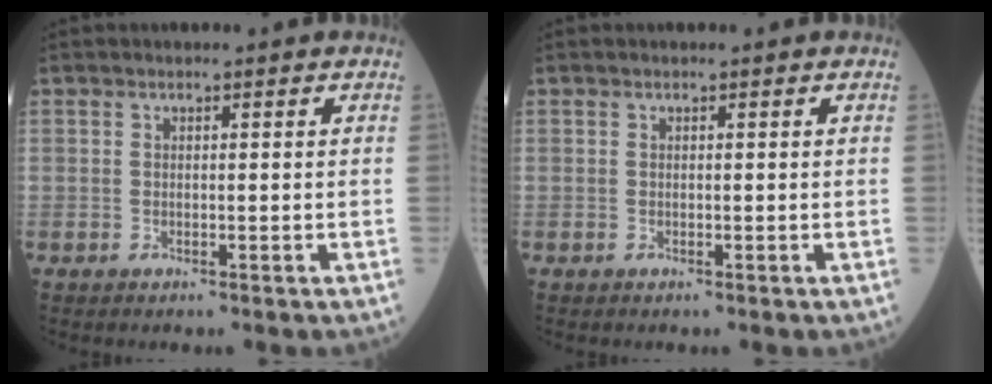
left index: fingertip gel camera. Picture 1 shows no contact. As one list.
[{"total": 0.0}]